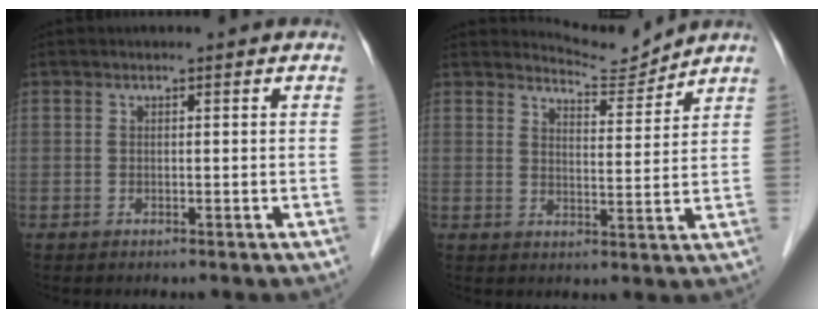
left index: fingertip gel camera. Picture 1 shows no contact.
{"total": 4.8, "force": [4.6, -0.5, -1.1], "torque": [0.005, -0.018, 0.077]}